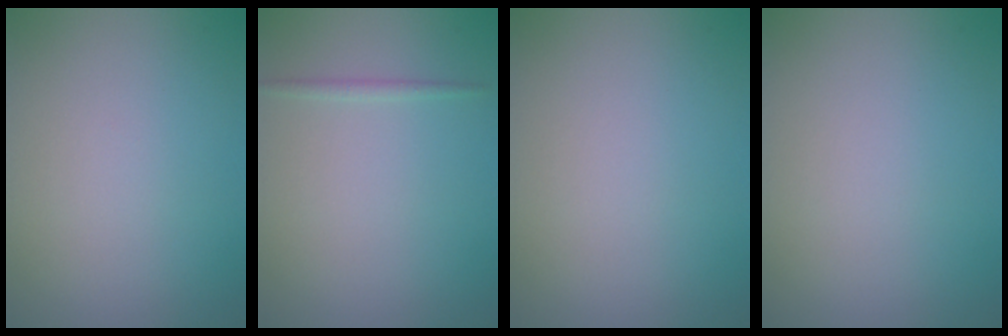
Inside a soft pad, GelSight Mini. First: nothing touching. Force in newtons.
{"total": 0.7, "press": 0.7, "slide": 0.0}
{"total": 0.0}
{"total": 0.0}